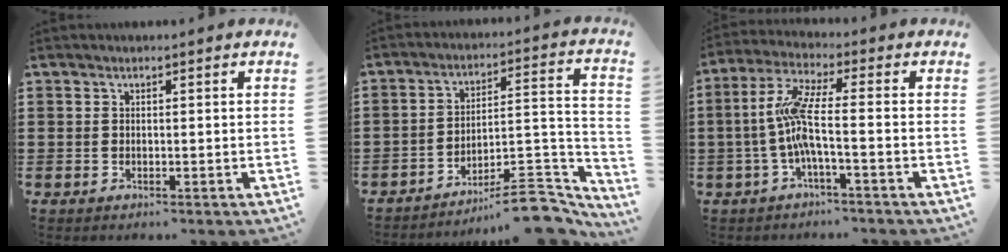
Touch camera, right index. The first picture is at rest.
{"total": 9.9, "force": [-8.3, 2.6, 4.7], "torque": [-0.050, 0.026, -0.157]}
{"total": 7.1, "force": [-1.3, 1.1, 6.9], "torque": [-0.160, -0.012, -0.035]}